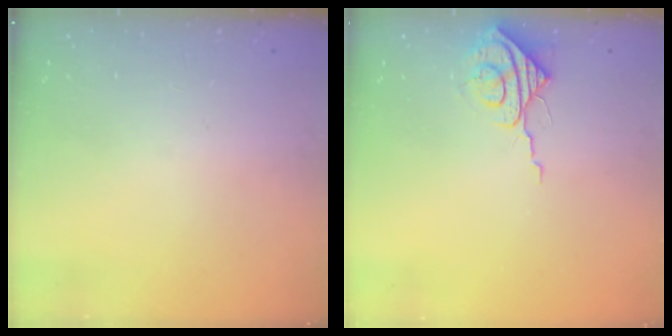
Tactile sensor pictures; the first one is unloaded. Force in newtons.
{"total": 7.7, "press": 7.6, "slide": 0.7}